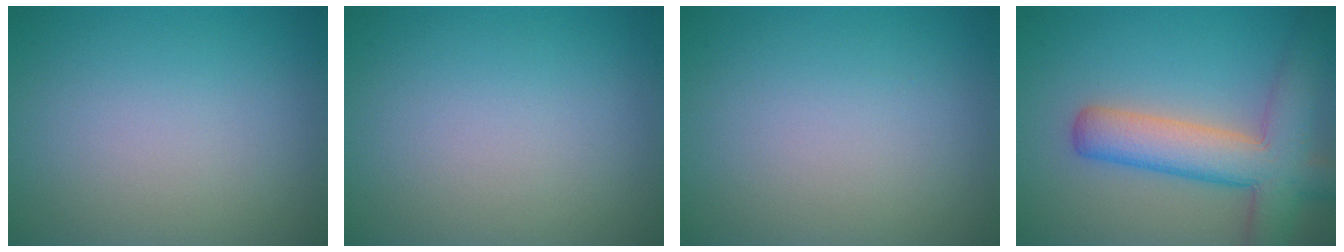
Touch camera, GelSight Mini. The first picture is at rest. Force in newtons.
{"total": 0.0}
{"total": 0.0}
{"total": 7.6, "press": 7.6, "slide": 0.5}